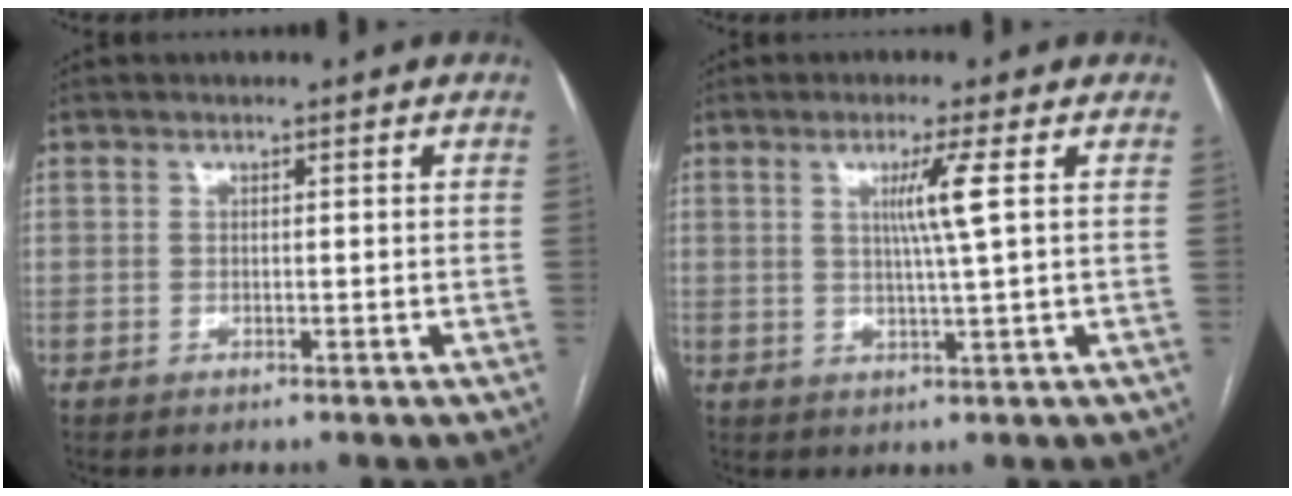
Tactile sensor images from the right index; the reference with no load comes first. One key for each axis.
{"total": 4.6, "fx": 1.2, "fy": -1.3, "fz": 4.2, "tx": -0.080, "ty": -0.005, "tz": 0.023}